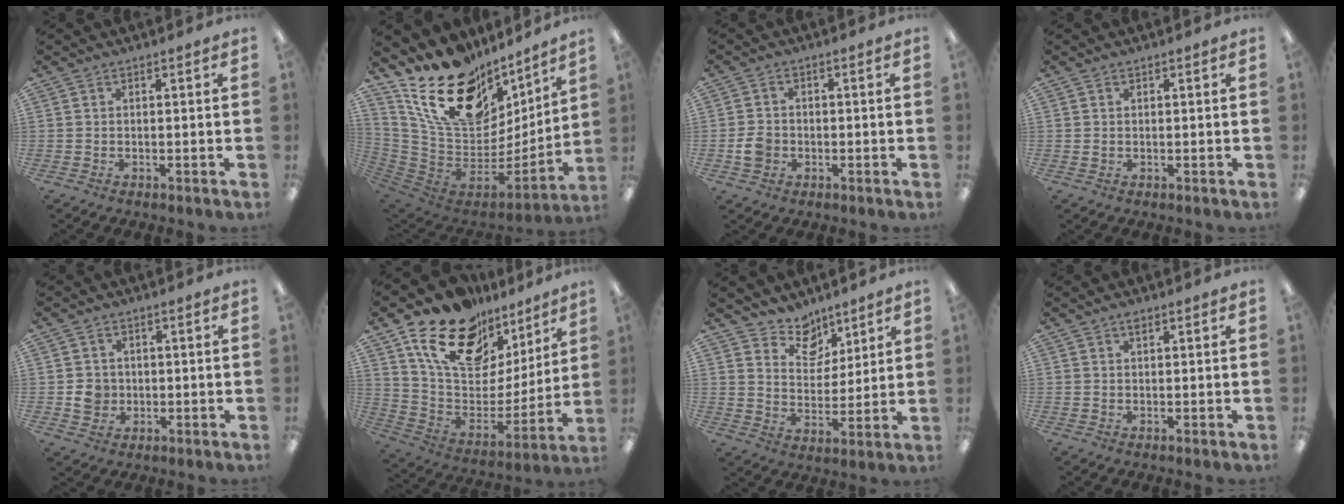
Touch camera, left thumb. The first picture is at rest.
{"total": 23.6, "force": [13.0, 13.8, 14.1], "torque": [-0.233, -0.089, 0.245]}
{"total": 4.1, "force": [-1.1, 3.4, 2.0], "torque": [-0.039, 0.004, -0.020]}
{"total": 0.5, "force": [0.2, 0.4, 0.3], "torque": [-0.007, 0.003, 0.003]}
{"total": 4.6, "force": [-0.5, 4.2, 1.6], "torque": [-0.014, 0.003, -0.010]}
{"total": 20.7, "force": [13.3, 11.9, 10.4], "torque": [-0.183, -0.076, 0.240]}
{"total": 9.6, "force": [7.5, 5.6, 1.8], "torque": [-0.031, -0.057, 0.142]}
{"total": 2.0, "force": [1.1, 1.0, 1.4], "torque": [-0.023, -0.001, 0.017]}